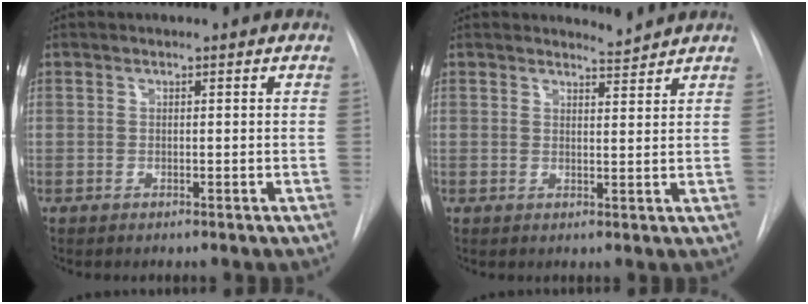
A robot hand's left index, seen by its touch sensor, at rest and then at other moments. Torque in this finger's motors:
{"motor_torque": [0.02, 0.00, -0.01, 0.00]}